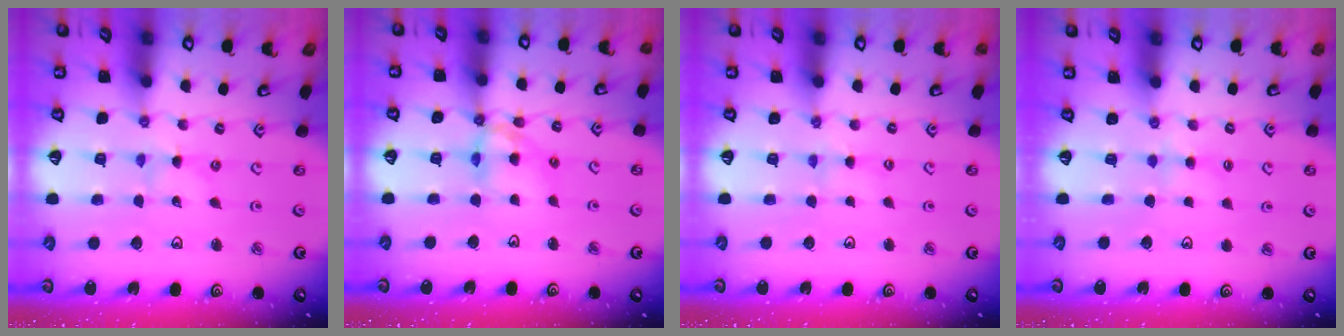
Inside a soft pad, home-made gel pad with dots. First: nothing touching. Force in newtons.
{"total": 11.5, "press": 11.4, "slide": 1.1}
{"total": 2.9, "press": 2.9, "slide": 0.3}
{"total": 2.7, "press": 2.7, "slide": 0.5}